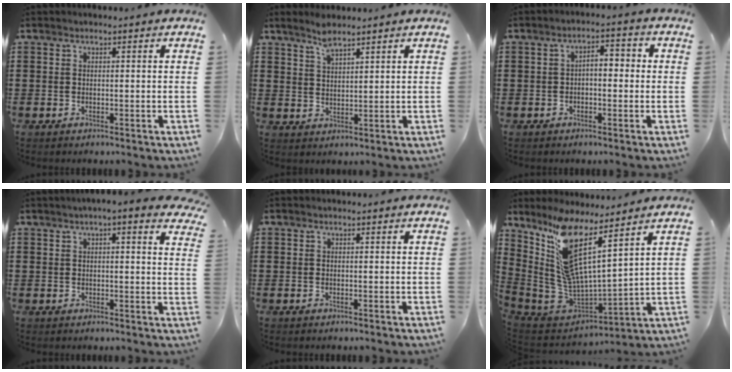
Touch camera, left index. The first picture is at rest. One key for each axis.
{"total": 3.5, "fx": 2.7, "fy": 1.1, "fz": 1.8, "tx": -0.042, "ty": 0.003, "tz": 0.051}
{"total": 2.5, "fx": -1.2, "fy": 1.0, "fz": 2.0, "tx": -0.041, "ty": 0.009, "tz": -0.028}
{"total": 2.8, "fx": 2.2, "fy": 0.7, "fz": 1.6, "tx": -0.039, "ty": 0.004, "tz": 0.038}
{"total": 0.0}
{"total": 11.7, "fx": 6.8, "fy": 1.8, "fz": 9.3, "tx": -0.235, "ty": -0.081, "tz": 0.108}